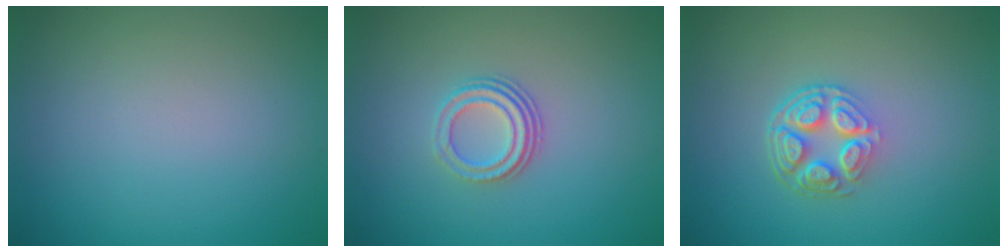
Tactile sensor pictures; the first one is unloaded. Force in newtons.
{"total": 2.9, "press": 2.0, "slide": 2.0}
{"total": 4.5, "press": 3.2, "slide": 3.1}